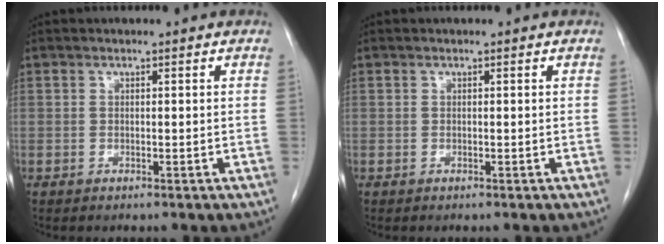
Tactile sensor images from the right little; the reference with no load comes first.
{"total": 0.0}